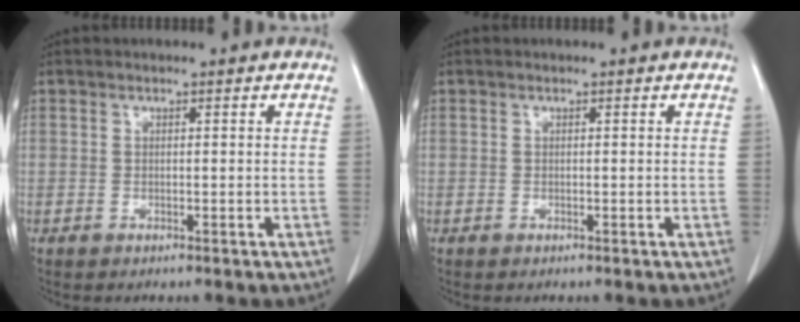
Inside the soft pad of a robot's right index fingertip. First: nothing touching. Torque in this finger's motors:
{"motor_torque": [0.00, 0.00, 0.00, 0.00]}